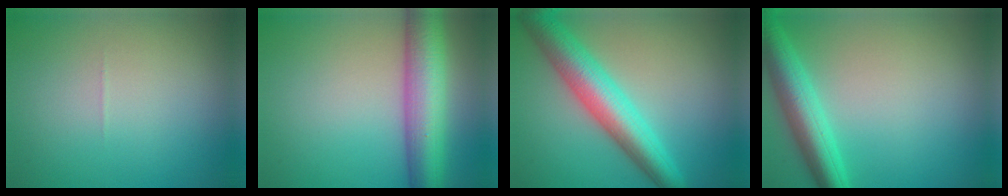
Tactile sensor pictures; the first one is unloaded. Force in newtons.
{"total": 8.3, "press": 8.3, "slide": 0.2}
{"total": 7.3, "press": 7.2, "slide": 0.3}
{"total": 5.4, "press": 5.4, "slide": 0.1}